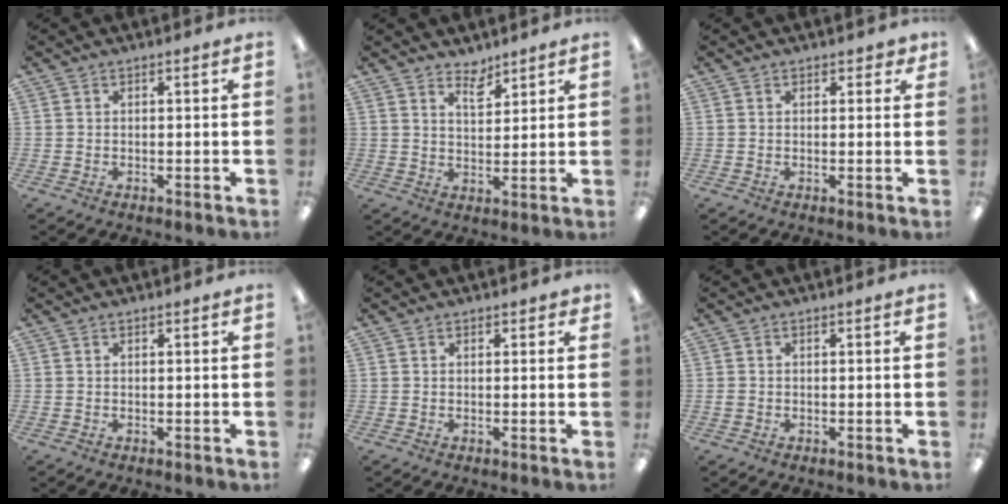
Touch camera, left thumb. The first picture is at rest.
{"total": 4.7, "force": [4.1, 1.8, 1.4], "torque": [-0.015, -0.027, 0.071]}
{"total": 1.8, "force": [1.1, 1.2, 0.6], "torque": [0.002, -0.002, 0.016]}
{"total": 0.0}
{"total": 1.0, "force": [0.7, 0.7, 0.2], "torque": [0.002, 0.000, 0.010]}
{"total": 0.6, "force": [-0.2, 0.6, 0.0], "torque": [0.000, 0.004, -0.006]}